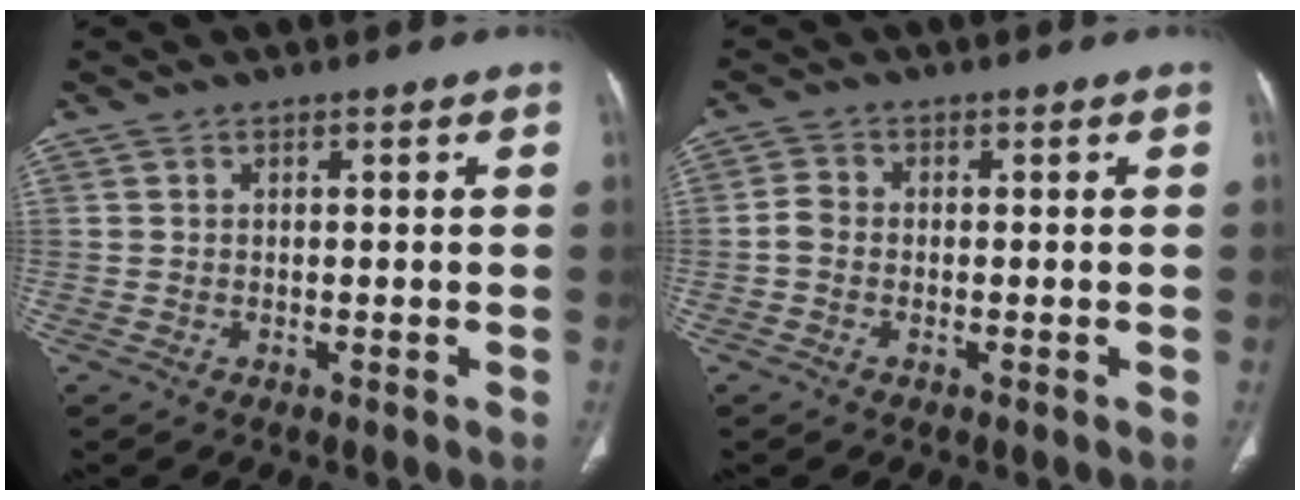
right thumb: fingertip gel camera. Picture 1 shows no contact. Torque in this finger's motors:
{"motor_torque": [0.15, -0.01, 0.20, -0.37, -0.01]}